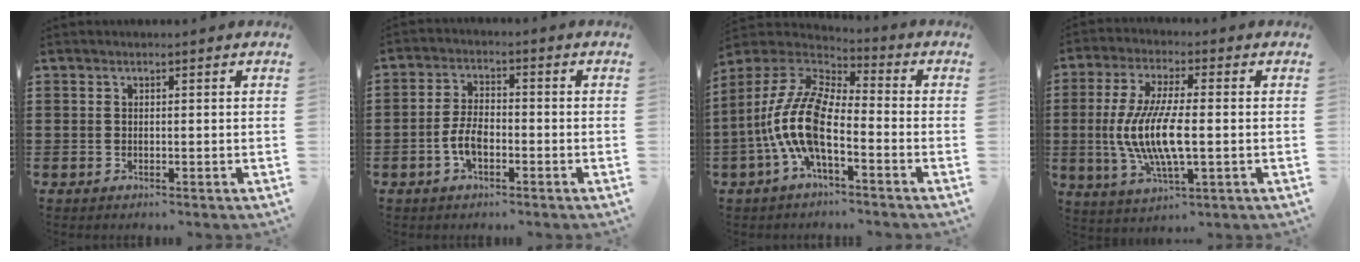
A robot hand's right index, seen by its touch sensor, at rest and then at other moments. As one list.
[{"total": 5.0, "force": [-1.5, 2.5, 4.0], "torque": [-0.099, -0.002, -0.035]}, {"total": 12.0, "force": [-3.3, 4.9, 10.4], "torque": [-0.259, -0.015, -0.074]}, {"total": 10.0, "force": [-1.1, 2.8, 9.6], "torque": [-0.215, -0.017, -0.028]}]